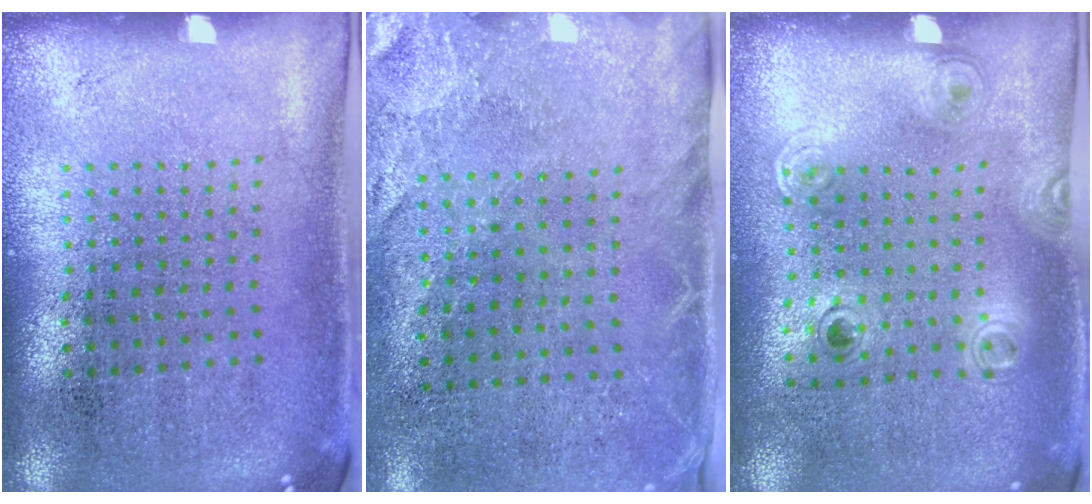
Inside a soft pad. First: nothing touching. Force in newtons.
{"total": 2.5, "press": 2.1, "slide": 1.3}
{"total": 1.1, "press": 0.9, "slide": 0.7}